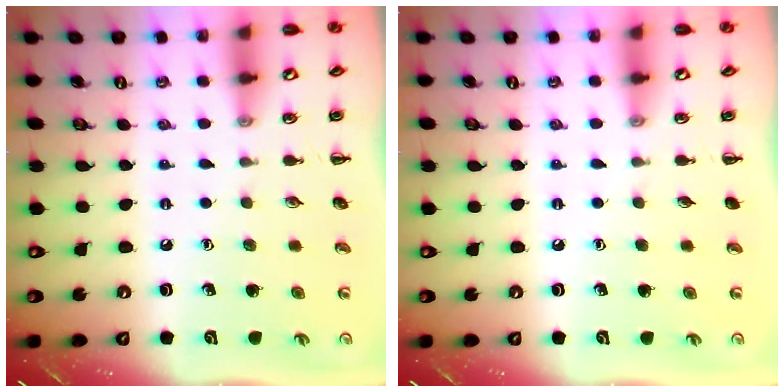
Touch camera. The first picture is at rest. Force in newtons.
{"total": 0.0}